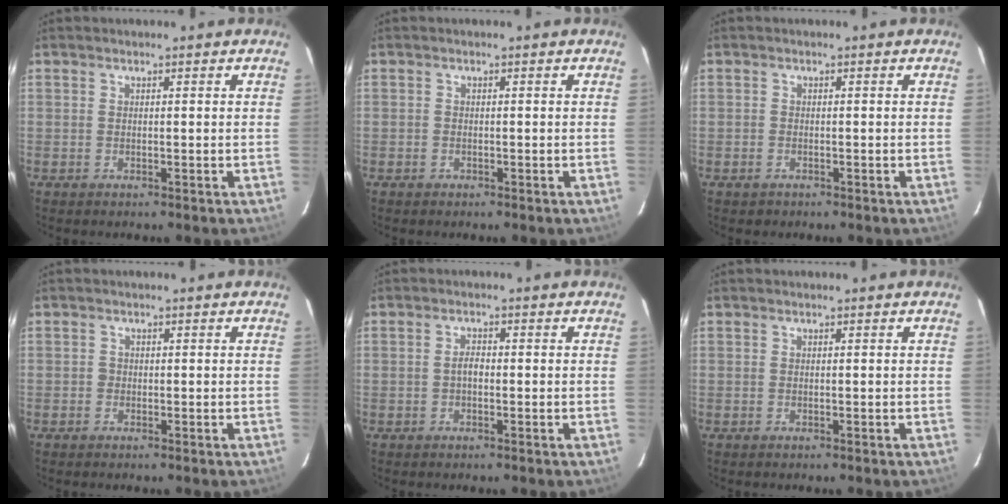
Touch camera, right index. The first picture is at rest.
{"total": 0.9, "force": [-0.6, 0.7, 0.1], "torque": [0.000, 0.003, -0.009]}
{"total": 1.3, "force": [-0.8, 0.9, 0.2], "torque": [-0.004, 0.003, -0.011]}
{"total": 0.8, "force": [-0.2, 0.7, 0.0], "torque": [0.003, 0.001, -0.004]}
{"total": 1.6, "force": [-0.3, 0.9, 1.3], "torque": [-0.024, 0.006, -0.008]}
{"total": 0.0}